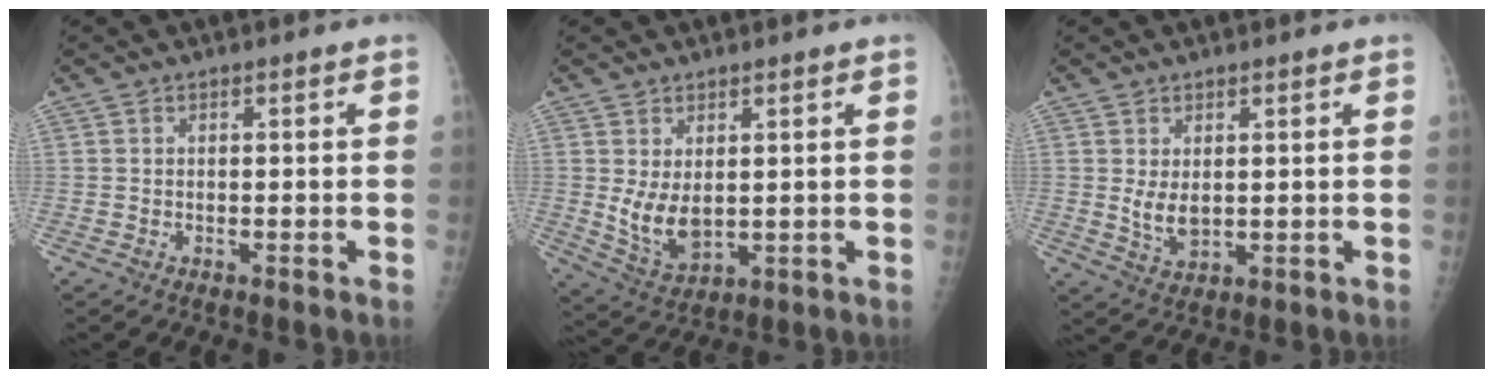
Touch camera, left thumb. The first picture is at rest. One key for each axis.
{"total": 7.1, "fx": 1.2, "fy": 4.1, "fz": 5.7, "tx": -0.092, "ty": -0.023, "tz": 0.039}
{"total": 4.5, "fx": 0.9, "fy": 2.5, "fz": 3.6, "tx": -0.056, "ty": -0.016, "tz": 0.025}